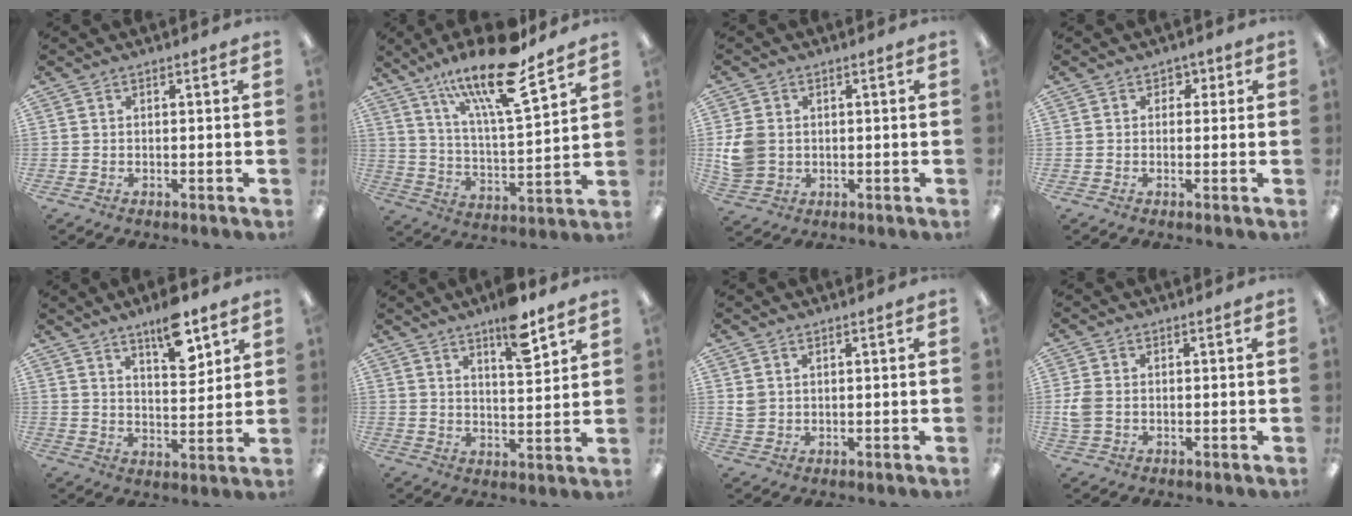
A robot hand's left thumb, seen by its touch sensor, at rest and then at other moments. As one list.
[{"total": 19.3, "force": [13.9, 4.4, 12.7], "torque": [-0.217, -0.084, 0.227]}, {"total": 6.7, "force": [0.4, 5.8, 3.4], "torque": [-0.078, 0.008, 0.011]}, {"total": 2.1, "force": [0.4, 1.9, 0.9], "torque": [-0.008, 0.004, 0.003]}, {"total": 10.0, "force": [7.4, 3.3, 5.9], "torque": [-0.078, -0.047, 0.123]}, {"total": 10.0, "force": [7.2, 2.7, 6.4], "torque": [-0.087, -0.042, 0.118]}, {"total": 2.1, "force": [1.3, 1.5, 0.8], "torque": [-0.018, 0.001, 0.024]}, {"total": 4.0, "force": [0.0, 2.9, 2.7], "torque": [-0.064, 0.003, -0.003]}]